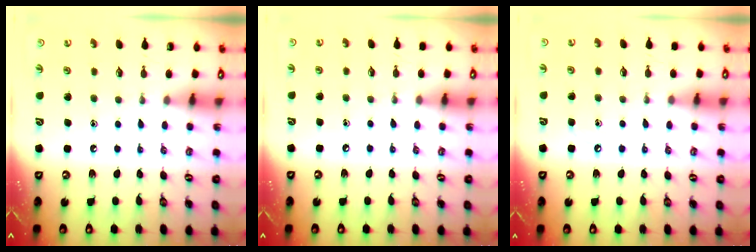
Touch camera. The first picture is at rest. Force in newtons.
{"total": 2.2, "press": 2.2, "slide": 0.3}
{"total": 3.9, "press": 3.9, "slide": 0.5}